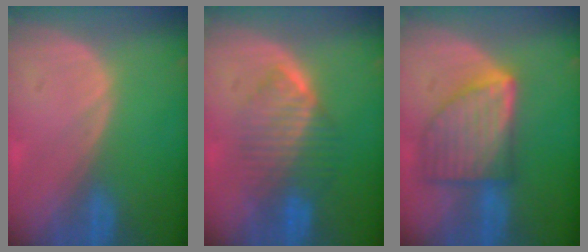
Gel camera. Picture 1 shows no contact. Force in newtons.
{"total": 6.5, "press": 6.5, "slide": 0.6}
{"total": 9.0, "press": 9.0, "slide": 0.6}